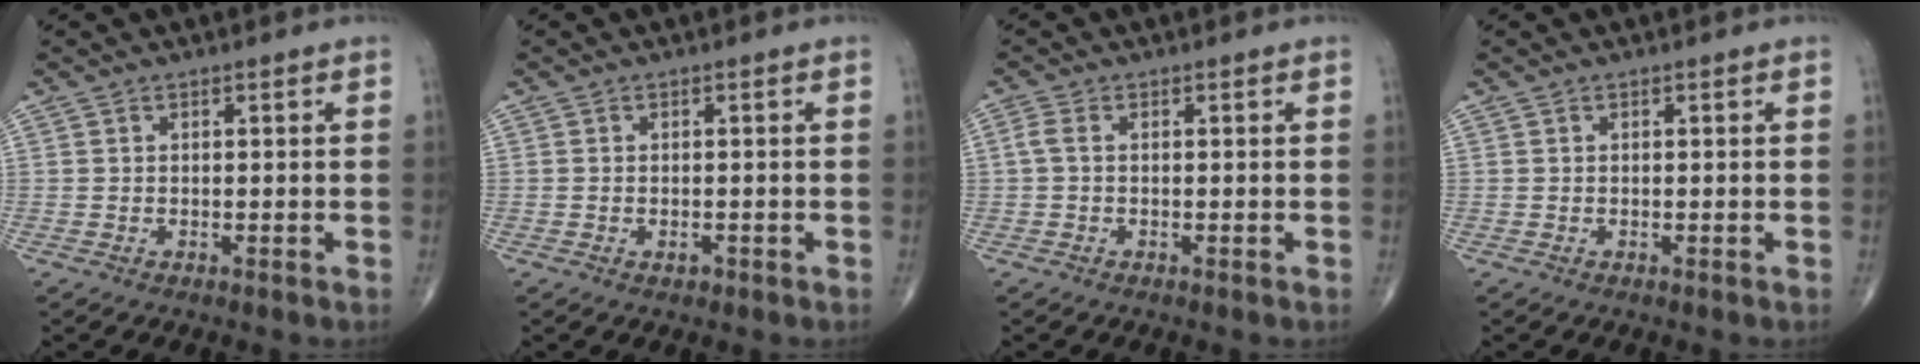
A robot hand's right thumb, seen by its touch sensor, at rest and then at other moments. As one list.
[{"total": 1.0, "force": [-0.5, 0.6, 0.6], "torque": [-0.009, 0.003, -0.007]}, {"total": 1.8, "force": [0.0, 1.0, 1.6], "torque": [-0.040, 0.003, -0.005]}, {"total": 0.0}]